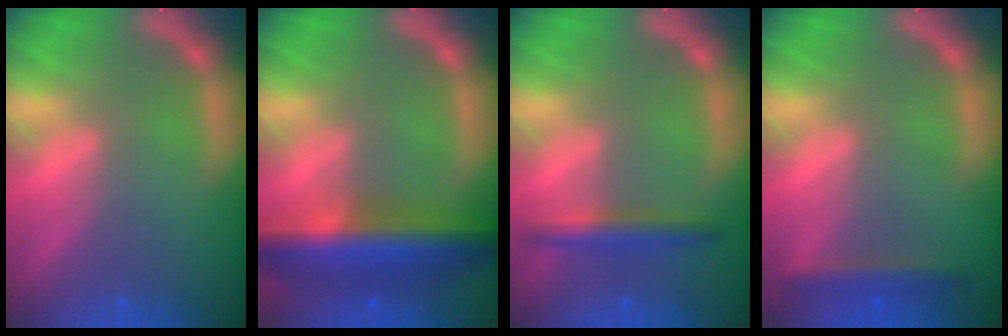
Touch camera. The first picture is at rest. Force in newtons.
{"total": 8.9}
{"total": 3.0}
{"total": 2.4}